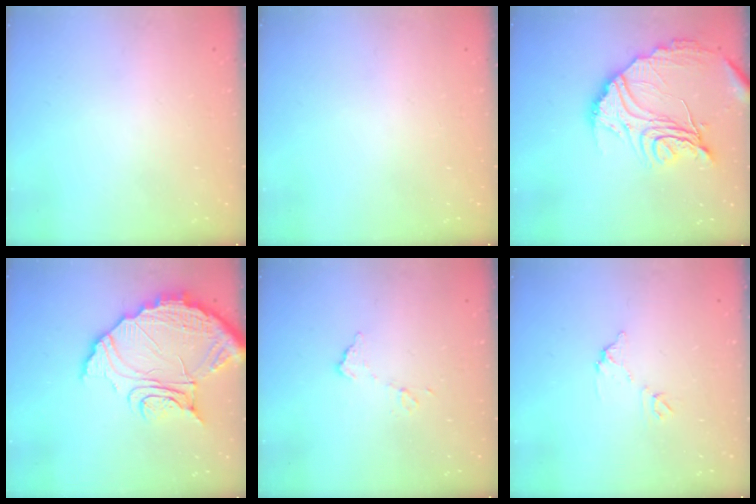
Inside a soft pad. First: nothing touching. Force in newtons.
{"total": 0.0}
{"total": 19.6, "press": 19.5, "slide": 1.7}
{"total": 17.0, "press": 17.0, "slide": 1.7}
{"total": 6.3, "press": 6.3, "slide": 0.3}
{"total": 6.5, "press": 6.5, "slide": 0.4}